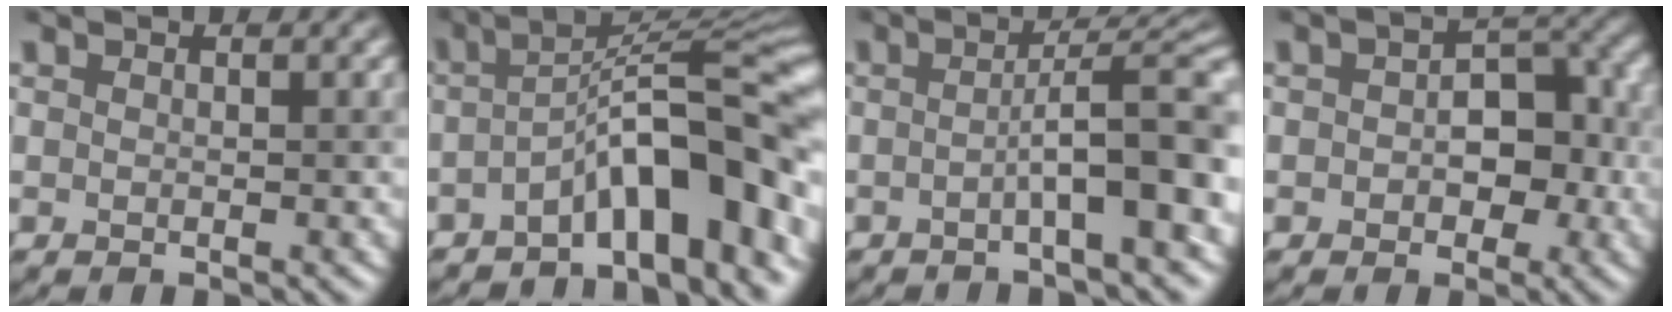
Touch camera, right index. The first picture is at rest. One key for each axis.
{"total": 9.9, "fx": -3.6, "fy": 2.7, "fz": 8.8, "tx": -0.108, "ty": 0.025, "tz": -0.066}
{"total": 6.8, "fx": -1.0, "fy": 1.1, "fz": 6.6, "tx": -0.088, "ty": 0.023, "tz": -0.023}
{"total": 4.6, "fx": 0.0, "fy": 3.1, "fz": 3.5, "tx": -0.035, "ty": 0.008, "tz": -0.003}